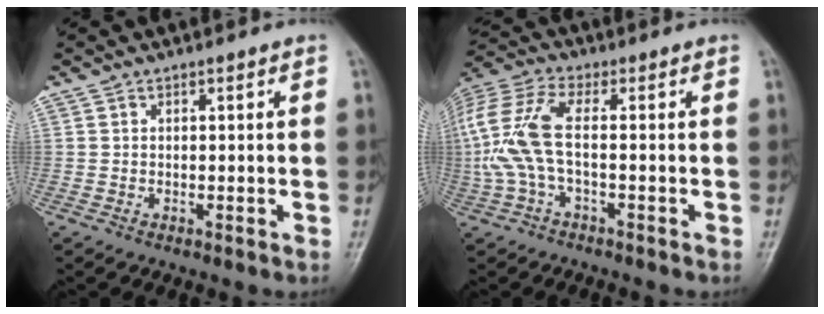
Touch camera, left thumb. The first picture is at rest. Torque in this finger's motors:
{"motor_torque": [1.33, 2.91, 0.16, -0.07, 0.28]}